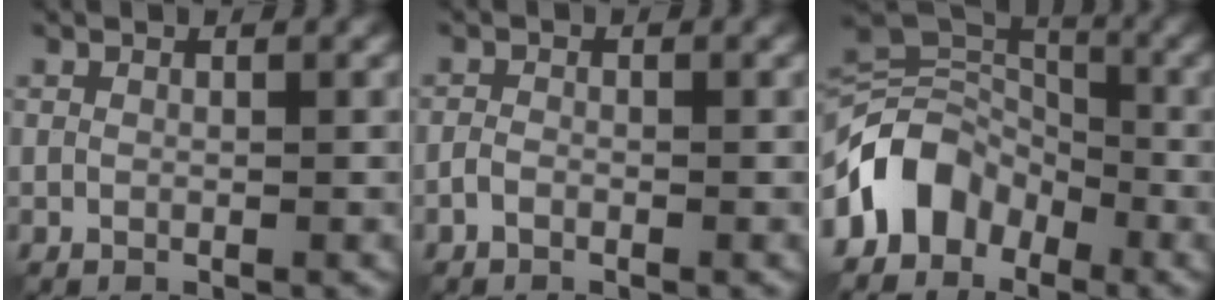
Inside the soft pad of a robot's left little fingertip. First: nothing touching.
{"total": 0.9, "force": [-0.6, 0.5, 0.5], "torque": [-0.008, 0.001, -0.015]}
{"total": 6.2, "force": [-3.7, 4.5, 2.3], "torque": [-0.028, 0.007, -0.083]}